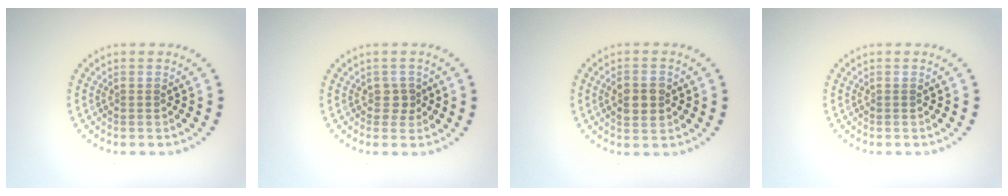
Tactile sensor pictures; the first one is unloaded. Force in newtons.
{"total": 1.2, "press": 1.1, "slide": 0.6}
{"total": 2.9, "press": 2.9, "slide": 0.1}
{"total": 0.0}